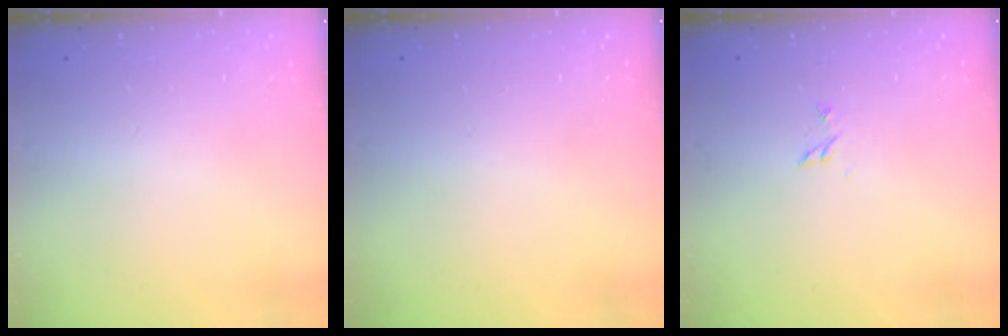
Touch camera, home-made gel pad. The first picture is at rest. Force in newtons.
{"total": 0.0}
{"total": 3.3, "press": 3.3, "slide": 0.3}